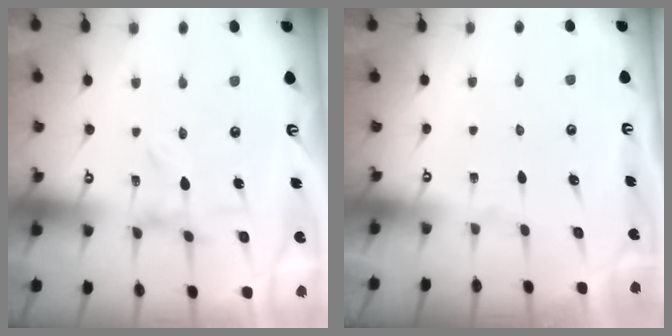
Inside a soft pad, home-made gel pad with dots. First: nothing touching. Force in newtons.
{"total": 0.0}